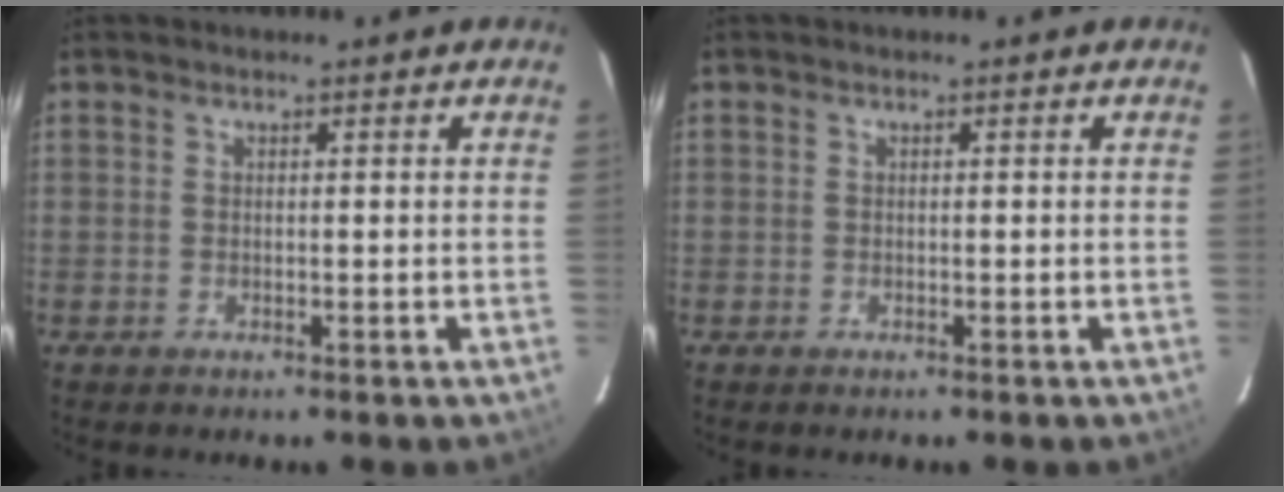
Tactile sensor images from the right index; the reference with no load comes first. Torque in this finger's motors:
{"motor_torque": [-0.41, -0.14, -0.79, -0.21]}